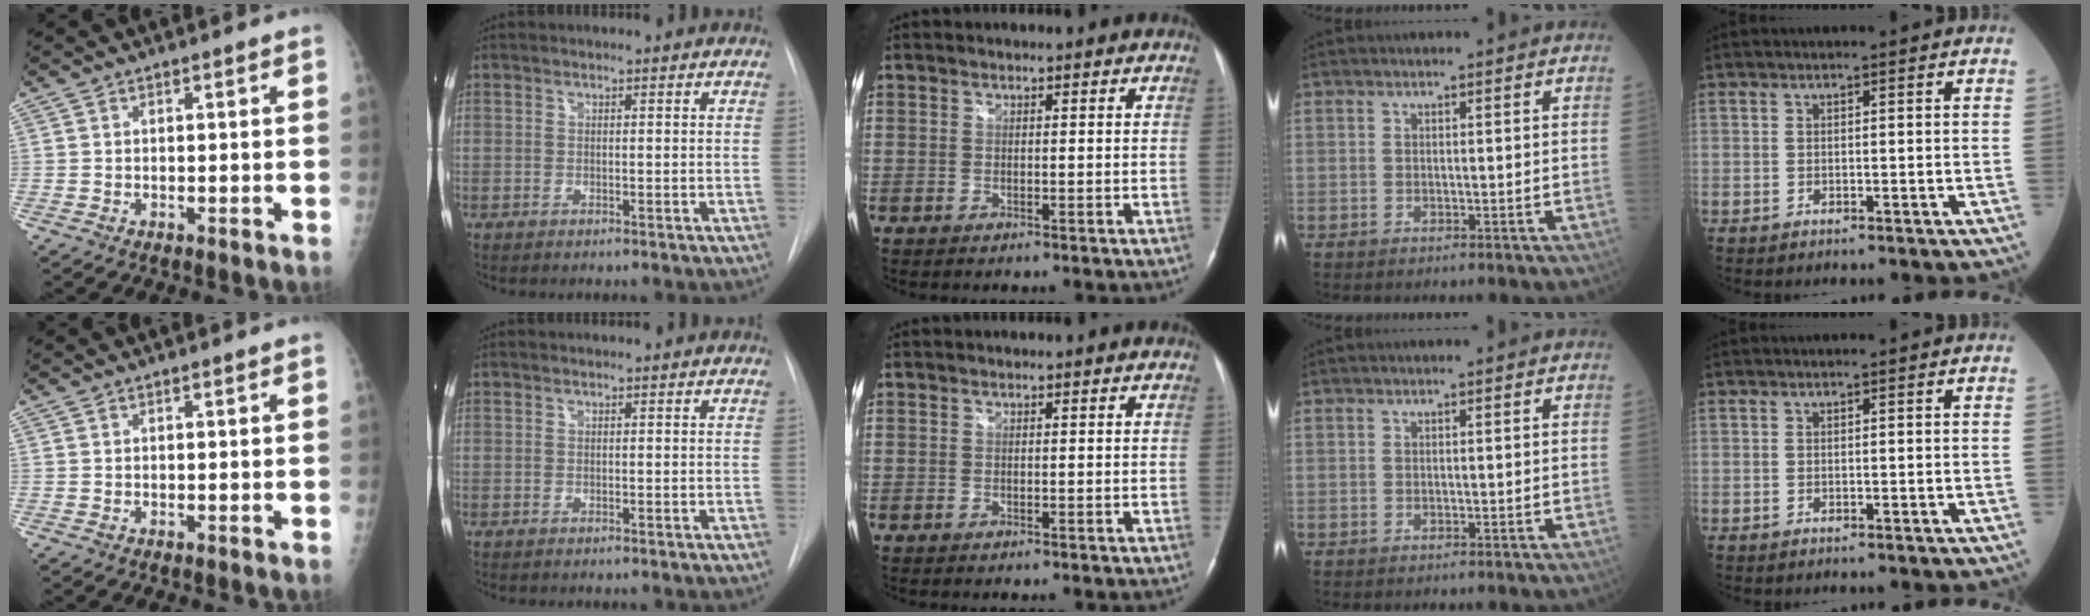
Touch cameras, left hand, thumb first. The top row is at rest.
{}